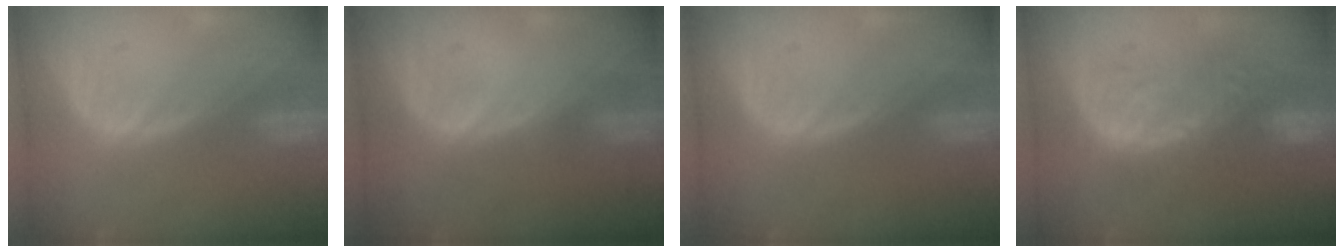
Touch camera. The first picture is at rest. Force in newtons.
{"total": 0.0}
{"total": 0.0}
{"total": 9.6, "press": 9.1, "slide": 3.0}